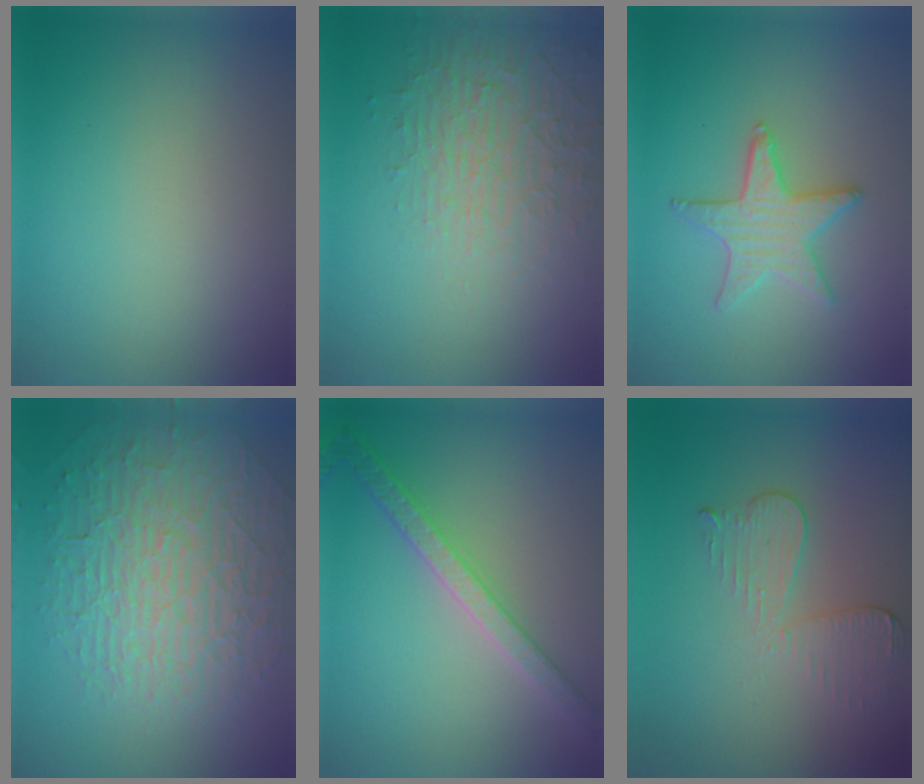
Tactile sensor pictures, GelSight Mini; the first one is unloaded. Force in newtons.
{"total": 4.8, "press": 3.5, "slide": 3.3}
{"total": 3.1, "press": 3.1, "slide": 0.5}
{"total": 9.7, "press": 6.3, "slide": 7.4}
{"total": 3.3, "press": 3.3, "slide": 0.3}
{"total": 3.1, "press": 2.7, "slide": 1.4}